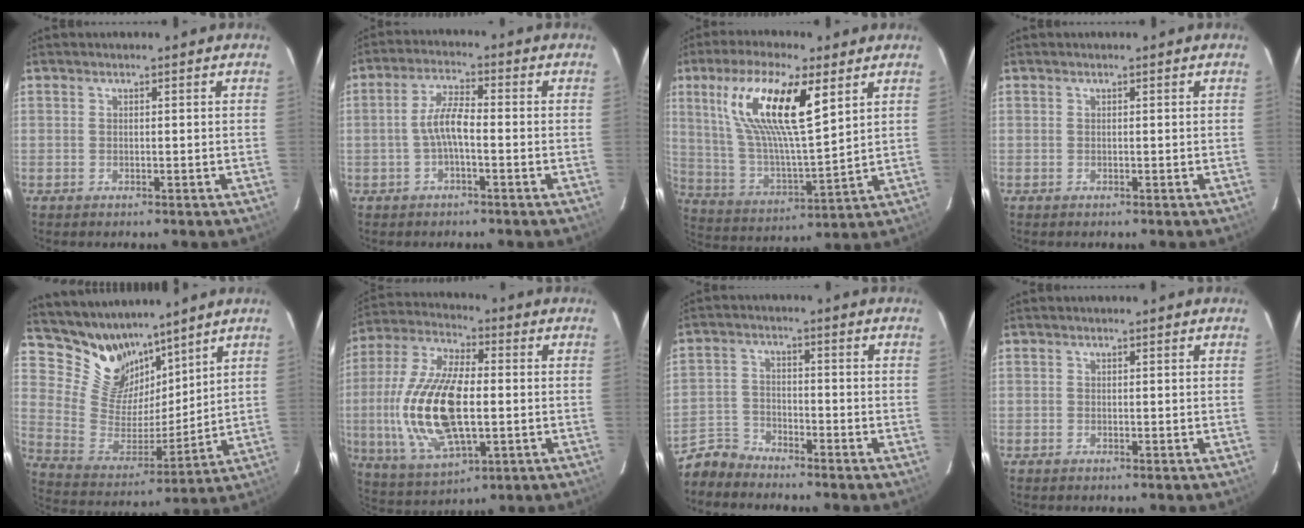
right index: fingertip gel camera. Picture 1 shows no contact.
{"total": 4.9, "force": [-1.4, 1.2, 4.6], "torque": [-0.096, 0.012, -0.028]}
{"total": 18.5, "force": [8.3, 4.8, 15.8], "torque": [-0.299, 0.007, 0.164]}
{"total": 0.0}
{"total": 13.7, "force": [11.1, 6.7, 4.5], "torque": [-0.102, -0.008, 0.220]}
{"total": 19.9, "force": [-1.9, 8.6, 17.8], "torque": [-0.374, -0.004, -0.028]}
{"total": 6.3, "force": [-6.0, 1.8, 0.2], "torque": [-0.018, 0.014, -0.129]}
{"total": 0.0}